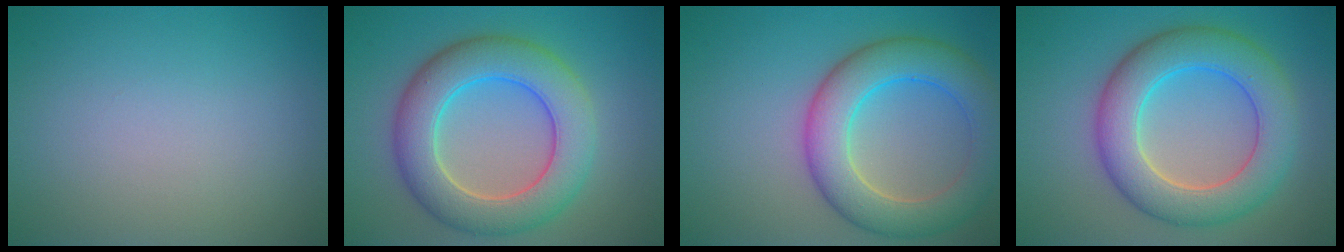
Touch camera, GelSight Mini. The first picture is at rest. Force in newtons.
{"total": 8.1, "press": 8.1, "slide": 0.4}
{"total": 7.4, "press": 7.4, "slide": 0.2}
{"total": 7.8, "press": 7.8, "slide": 0.2}